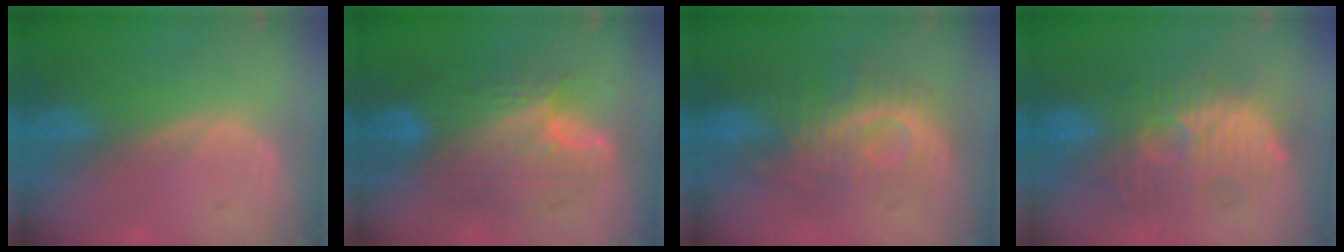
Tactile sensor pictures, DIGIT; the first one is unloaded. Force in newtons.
{"total": 10.0, "press": 10.0, "slide": 0.6}
{"total": 8.9, "press": 8.9, "slide": 0.6}
{"total": 10.6, "press": 10.5, "slide": 1.1}